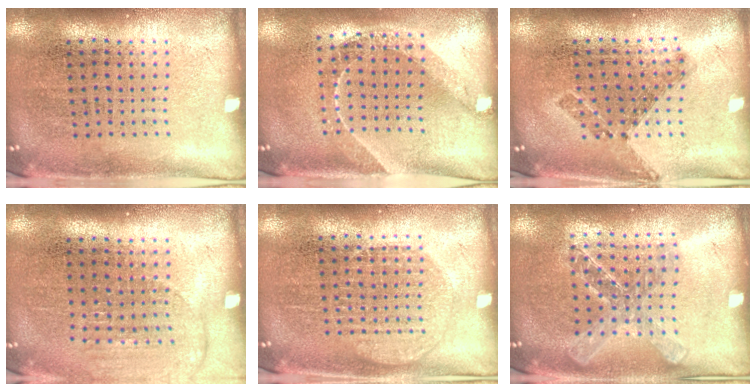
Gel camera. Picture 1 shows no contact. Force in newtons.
{"total": 1.5, "press": 1.3, "slide": 0.8}
{"total": 0.6, "press": 0.5, "slide": 0.3}
{"total": 1.4, "press": 1.3, "slide": 0.6}
{"total": 1.9, "press": 1.8, "slide": 0.4}
{"total": 1.6, "press": 1.4, "slide": 0.7}